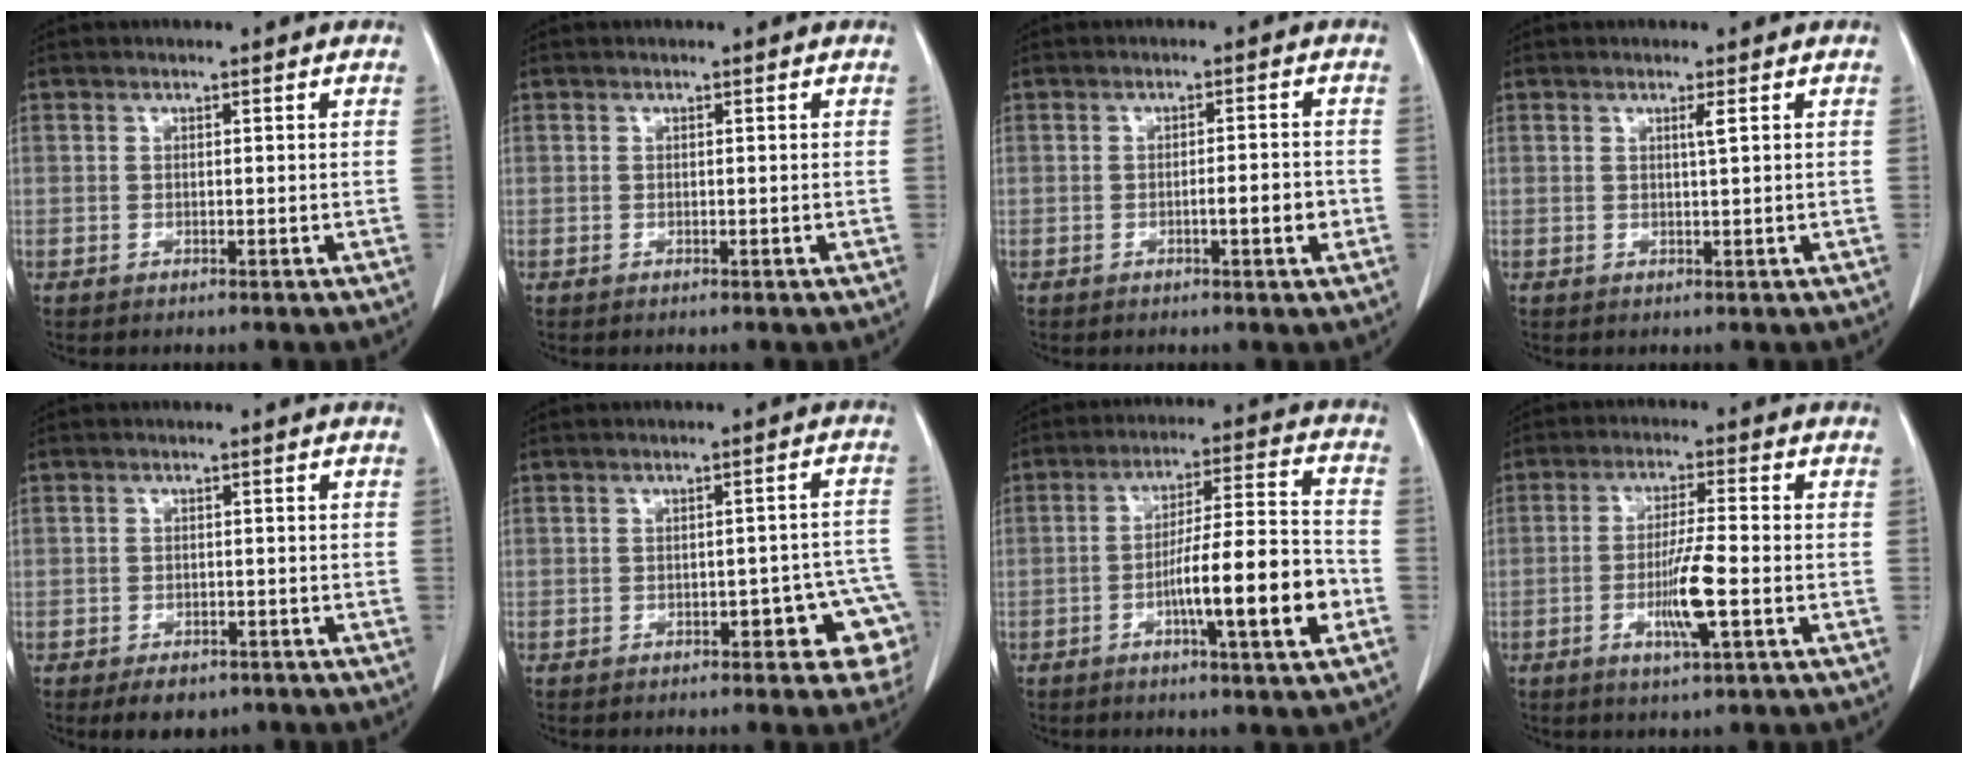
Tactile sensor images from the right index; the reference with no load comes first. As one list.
[{"total": 0.0}, {"total": 3.4, "force": [-1.1, 0.4, 3.2], "torque": [-0.050, 0.000, -0.015]}, {"total": 1.1, "force": [0.4, -0.3, 0.9], "torque": [-0.021, -0.003, 0.009]}, {"total": 4.4, "force": [-3.0, 2.7, 1.7], "torque": [-0.017, 0.001, -0.038]}, {"total": 7.8, "force": [-2.9, 2.8, 6.7], "torque": [-0.055, 0.020, -0.033]}, {"total": 13.4, "force": [-4.3, 0.7, 12.6], "torque": [-0.202, 0.007, -0.068]}, {"total": 7.4, "force": [-2.2, 0.1, 7.1], "torque": [-0.133, -0.009, -0.041]}]